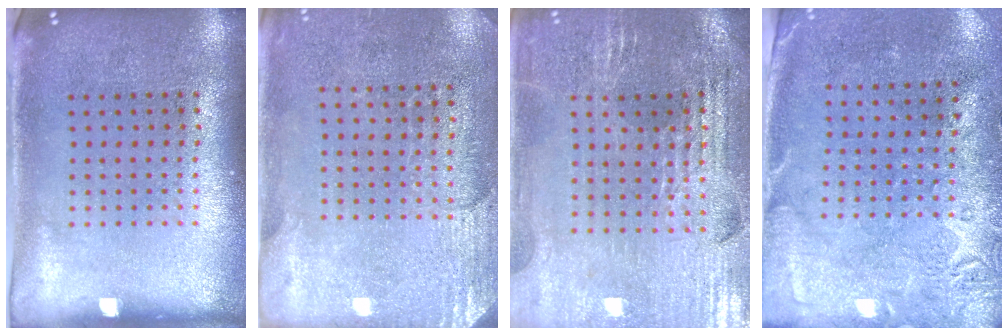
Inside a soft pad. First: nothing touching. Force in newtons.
{"total": 2.7, "press": 2.4, "slide": 1.3}
{"total": 2.9, "press": 2.8, "slide": 0.4}
{"total": 2.8, "press": 2.2, "slide": 1.7}